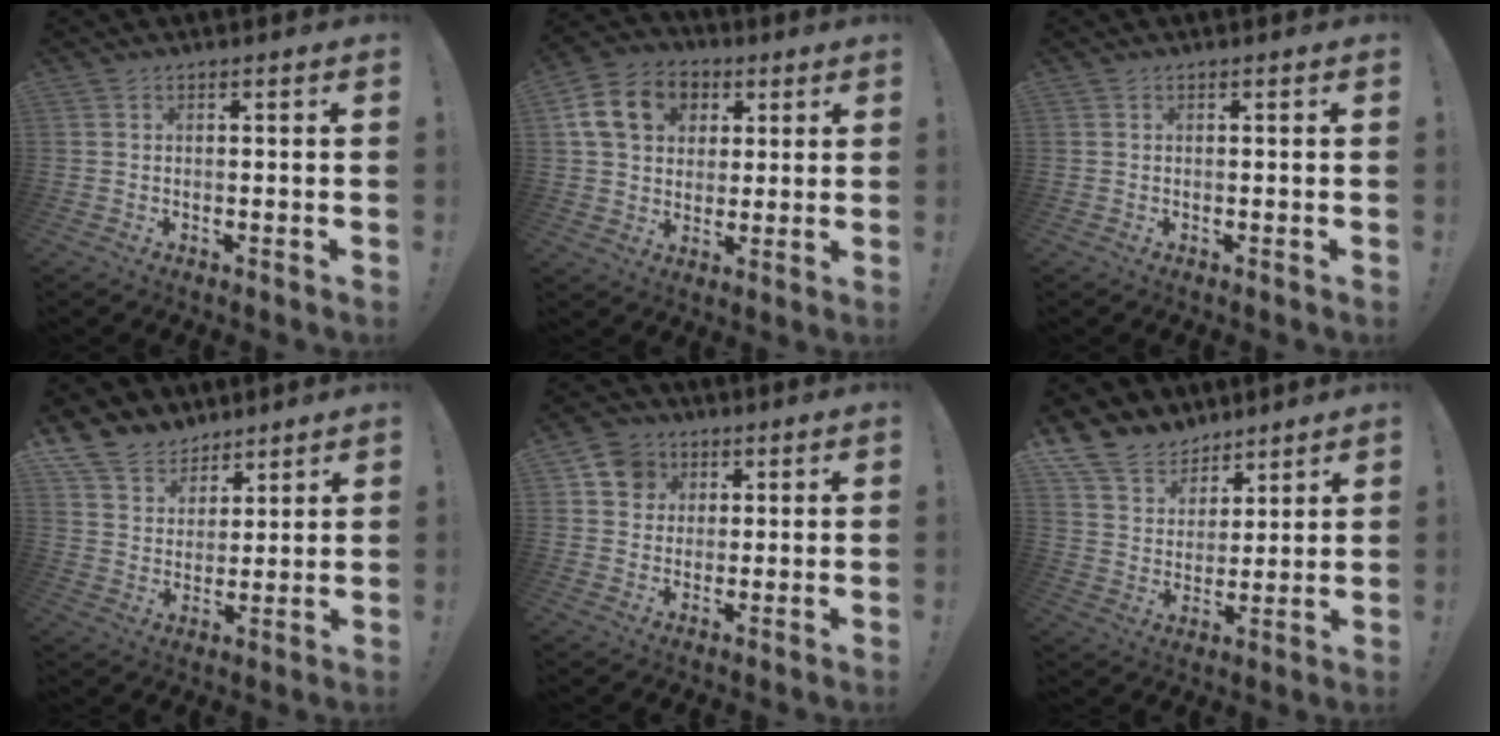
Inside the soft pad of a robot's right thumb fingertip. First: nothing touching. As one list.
[{"total": 15.9, "force": [4.9, 12.6, 8.3], "torque": [-0.117, -0.001, 0.101]}, {"total": 0.0}, {"total": 10.1, "force": [7.8, 6.3, 1.3], "torque": [-0.033, -0.065, 0.155]}, {"total": 8.6, "force": [3.3, 7.6, 2.2], "torque": [-0.030, -0.015, 0.069]}, {"total": 12.4, "force": [9.3, 7.7, 2.6], "torque": [-0.055, -0.074, 0.181]}]